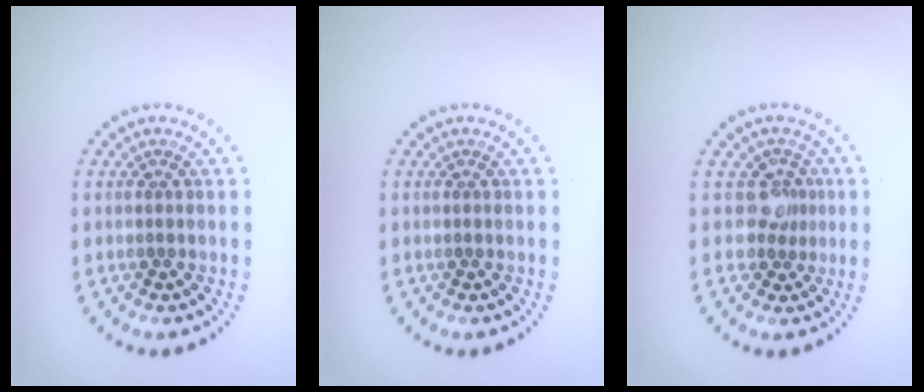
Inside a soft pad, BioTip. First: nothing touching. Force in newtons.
{"total": 0.0}
{"total": 2.1, "press": 1.6, "slide": 1.4}